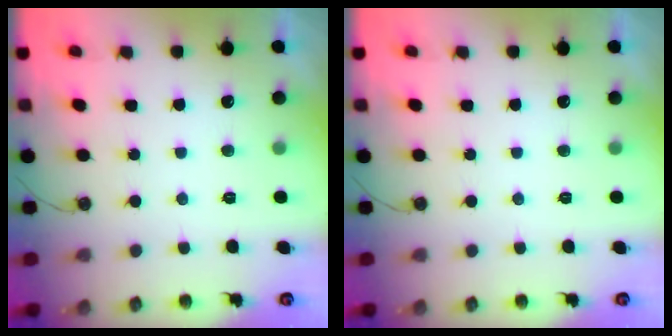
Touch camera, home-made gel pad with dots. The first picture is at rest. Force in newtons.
{"total": 0.0}